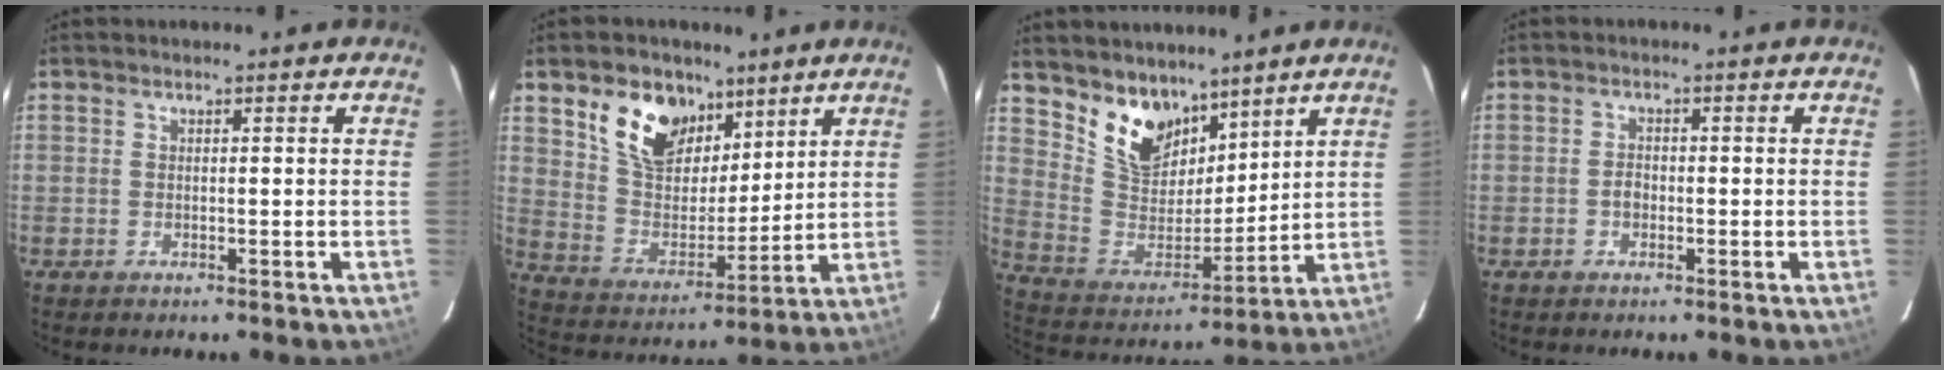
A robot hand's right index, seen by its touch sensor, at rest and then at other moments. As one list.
[{"total": 14.6, "force": [8.6, 8.8, 7.8], "torque": [-0.159, 0.018, 0.169]}, {"total": 12.9, "force": [9.1, 7.2, 5.6], "torque": [-0.113, 0.001, 0.186]}, {"total": 1.5, "force": [-0.6, 1.0, 0.8], "torque": [-0.016, 0.006, -0.011]}]